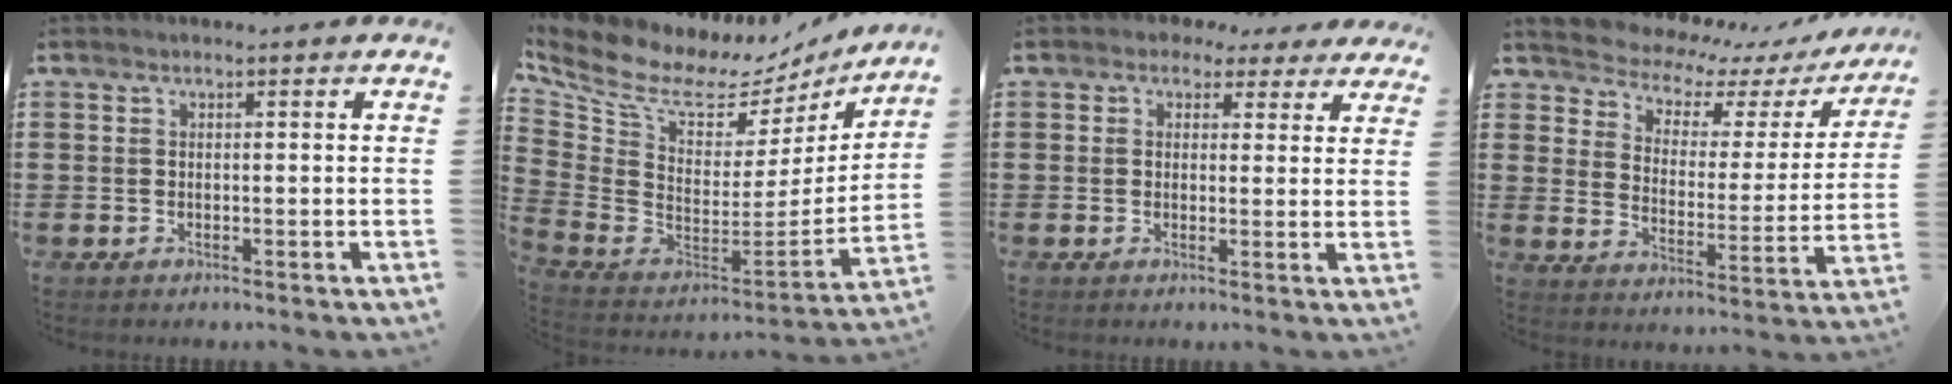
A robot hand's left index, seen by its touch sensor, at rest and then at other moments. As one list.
[{"total": 7.5, "force": [5.5, 3.7, 3.5], "torque": [-0.111, -0.054, 0.089]}, {"total": 2.7, "force": [1.8, 1.9, 0.7], "torque": [-0.018, 0.005, 0.031]}, {"total": 4.8, "force": [4.5, 1.7, 0.9], "torque": [-0.049, -0.037, 0.071]}]